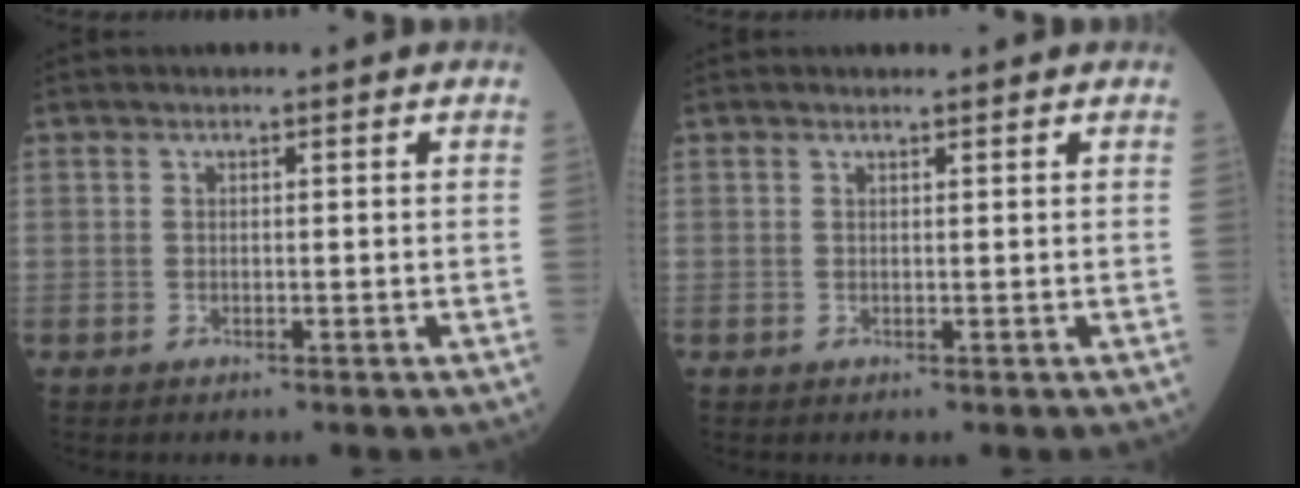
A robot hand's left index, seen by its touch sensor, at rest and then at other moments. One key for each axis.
{"total": 0.9, "fx": 0.9, "fy": 0.0, "fz": 0.2, "tx": -0.013, "ty": 0.003, "tz": 0.012}